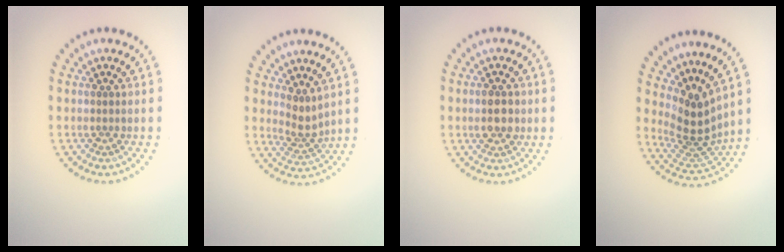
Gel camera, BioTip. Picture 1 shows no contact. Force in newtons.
{"total": 2.4, "press": 1.7, "slide": 1.7}
{"total": 3.0, "press": 3.0, "slide": 0.2}
{"total": 4.1, "press": 2.9, "slide": 2.9}